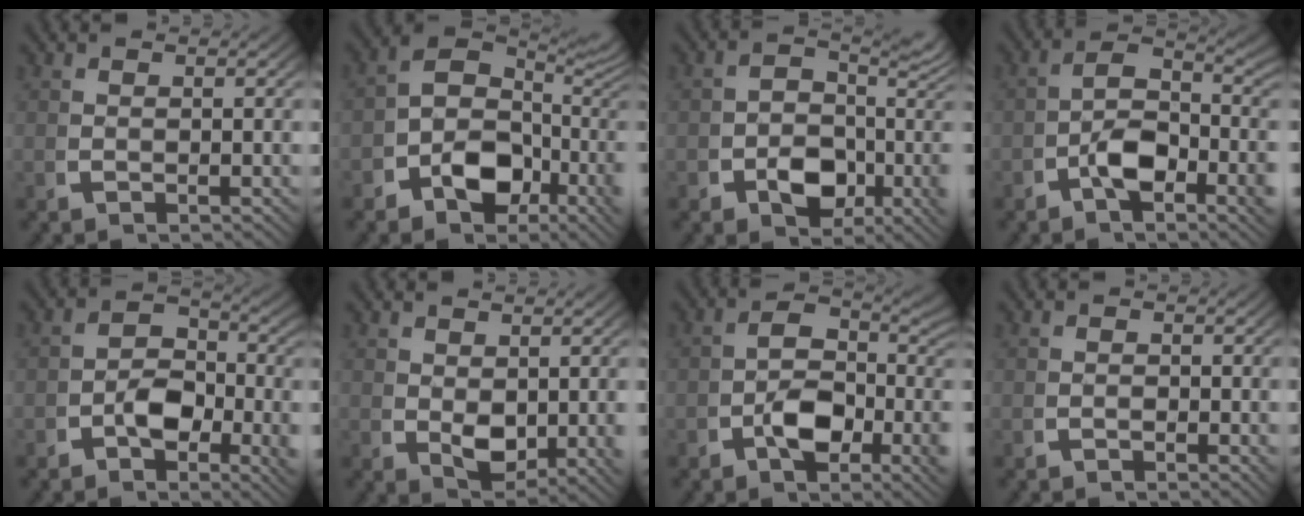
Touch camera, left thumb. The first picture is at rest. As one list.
[{"total": 8.9, "force": [0.2, 6.4, 6.2], "torque": [-0.098, -0.010, -0.008]}, {"total": 6.3, "force": [-0.5, 4.1, 4.7], "torque": [-0.053, -0.011, -0.012]}, {"total": 5.8, "force": [-0.9, 3.3, 4.6], "torque": [-0.089, -0.015, -0.020]}, {"total": 4.7, "force": [-1.0, 3.2, 3.2], "torque": [-0.046, -0.016, -0.018]}, {"total": 3.5, "force": [0.3, 2.2, 2.6], "torque": [-0.047, -0.018, 0.017]}, {"total": 5.7, "force": [-0.7, 3.5, 4.4], "torque": [-0.071, -0.018, -0.016]}, {"total": 1.1, "force": [-0.4, 0.7, 0.7], "torque": [-0.011, 0.000, -0.011]}]